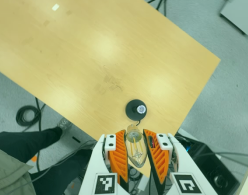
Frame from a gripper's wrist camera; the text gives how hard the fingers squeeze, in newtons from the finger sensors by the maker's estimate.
{"total": 20.4, "left": 21.5, "right": 19.3}